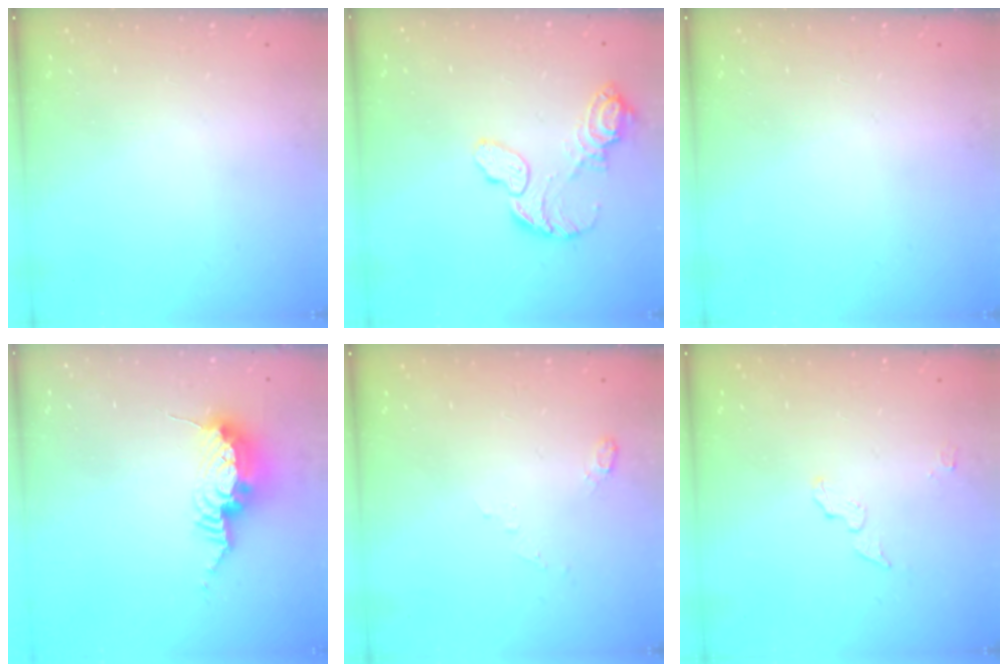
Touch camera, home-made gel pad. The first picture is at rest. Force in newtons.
{"total": 10.9, "press": 10.8, "slide": 1.0}
{"total": 0.0}
{"total": 11.3, "press": 11.2, "slide": 0.7}
{"total": 4.4, "press": 4.3, "slide": 1.0}
{"total": 4.5, "press": 4.5, "slide": 0.3}